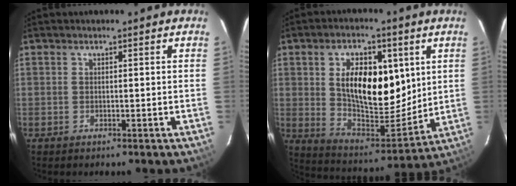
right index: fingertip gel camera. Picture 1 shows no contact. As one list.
[{"total": 16.7, "force": [4.4, 9.0, 13.3], "torque": [-0.233, 0.000, 0.088]}]